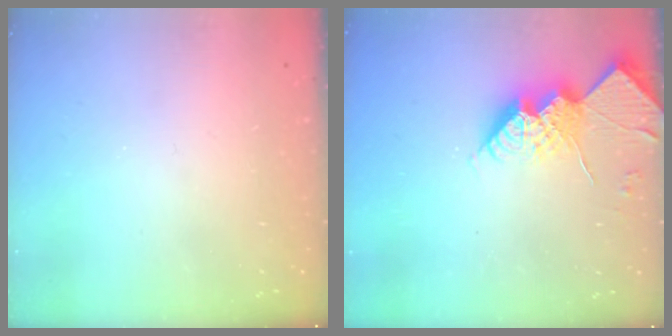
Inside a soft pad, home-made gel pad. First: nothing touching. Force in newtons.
{"total": 14.0, "press": 13.9, "slide": 1.3}